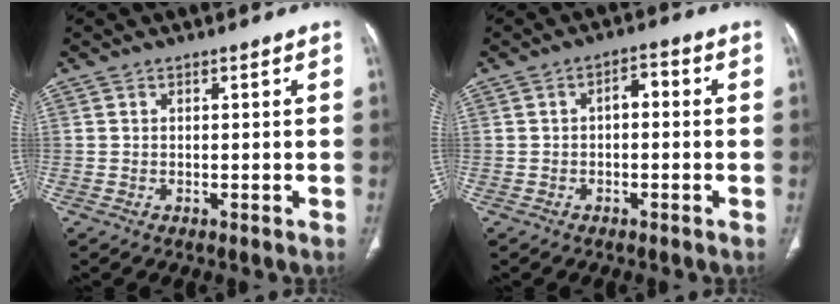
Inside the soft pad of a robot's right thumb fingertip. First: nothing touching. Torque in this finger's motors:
{"motor_torque": [0.03, 1.04, 0.62, -0.02, -0.05]}